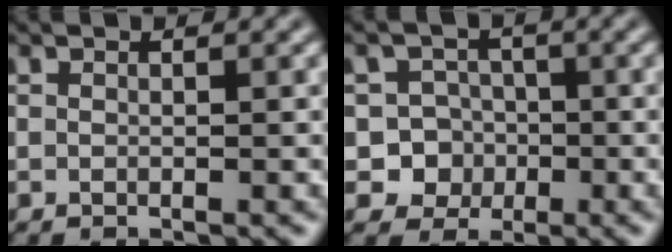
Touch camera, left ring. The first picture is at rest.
{"total": 5.8, "force": [-1.9, 5.4, 1.1], "torque": [0.005, 0.009, -0.052]}